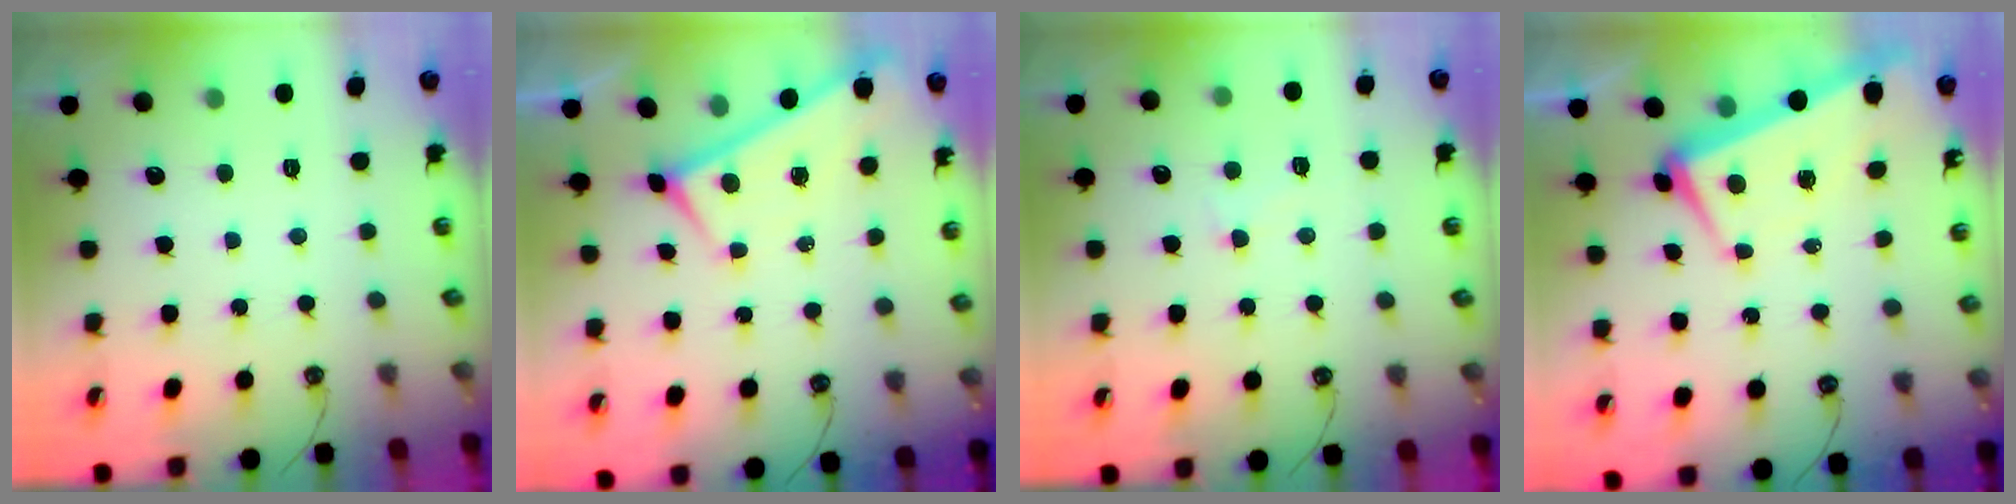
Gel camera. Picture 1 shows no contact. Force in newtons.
{"total": 0.0}
{"total": 0.8, "press": 0.4, "slide": 0.6}
{"total": 0.9, "press": 0.4, "slide": 0.8}